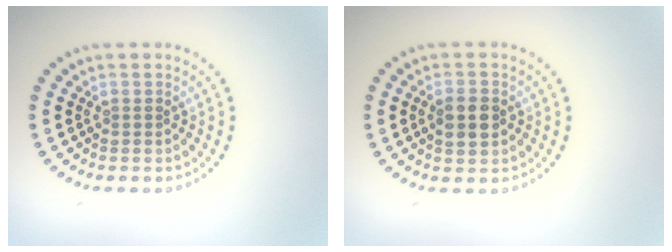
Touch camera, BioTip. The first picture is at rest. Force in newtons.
{"total": 2.8, "press": 2.8, "slide": 0.2}